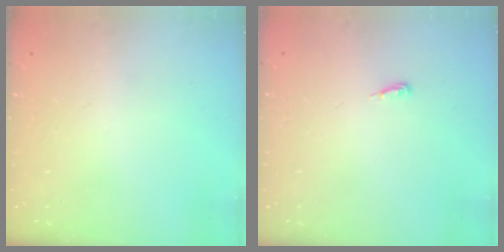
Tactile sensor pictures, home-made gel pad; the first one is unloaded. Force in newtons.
{"total": 3.5, "press": 3.5, "slide": 0.3}